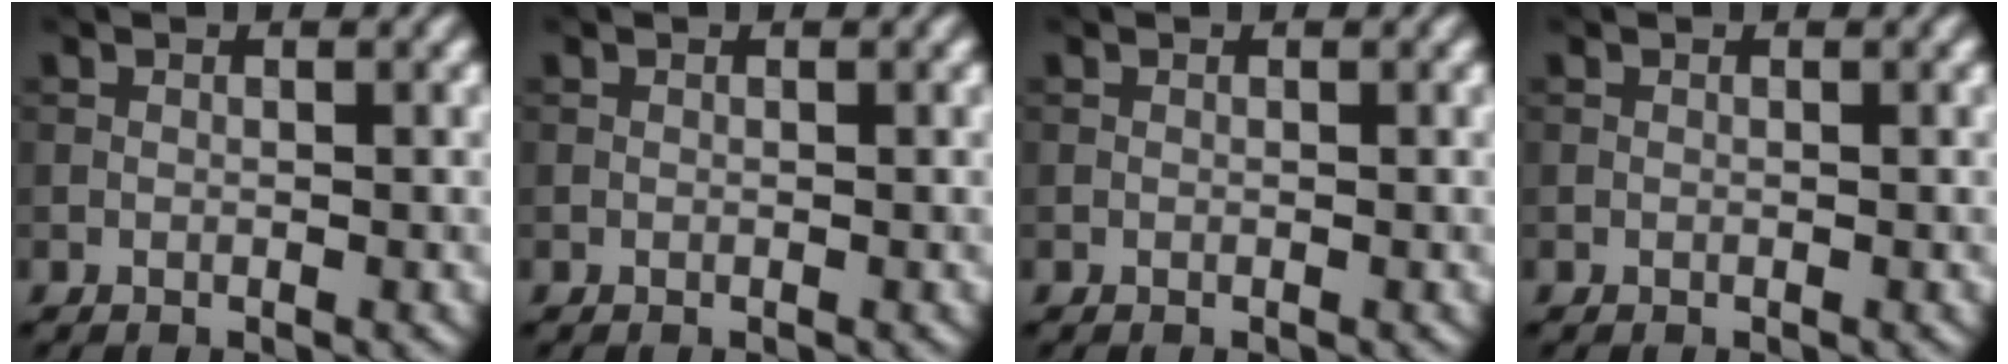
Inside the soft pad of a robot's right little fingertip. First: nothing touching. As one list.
[{"total": 0.0}, {"total": 0.0}, {"total": 0.0}]